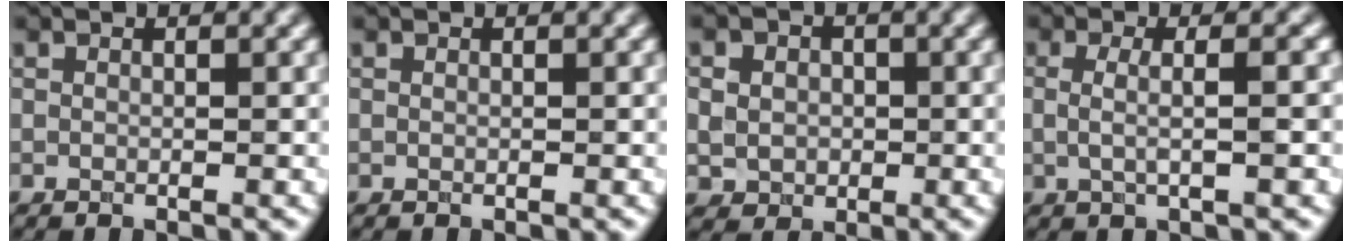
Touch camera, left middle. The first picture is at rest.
{"total": 0.0}
{"total": 4.4, "force": [0.8, 3.8, 2.2], "torque": [-0.032, 0.018, -0.004]}
{"total": 3.3, "force": [0.2, 1.1, 3.1], "torque": [-0.046, -0.007, -0.011]}